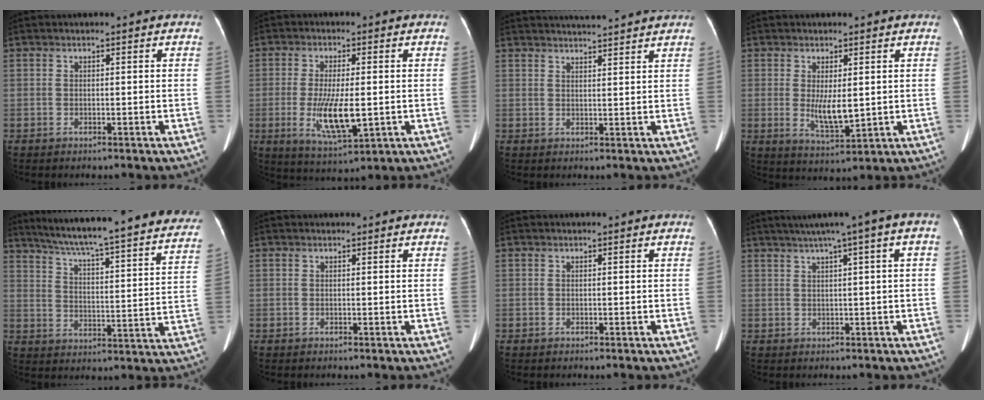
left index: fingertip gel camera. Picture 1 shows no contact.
{"total": 8.6, "force": [-1.1, 2.2, 8.2], "torque": [-0.161, -0.022, -0.013]}
{"total": 8.1, "force": [7.7, -0.4, 2.6], "torque": [-0.043, 0.022, 0.099]}
{"total": 5.1, "force": [0.4, 1.4, 4.9], "torque": [-0.089, -0.015, 0.016]}
{"total": 33.1, "force": [29.6, 2.7, 14.6], "torque": [-0.224, -0.074, 0.365]}
{"total": 0.8, "force": [0.8, 0.2, 0.2], "torque": [-0.011, 0.006, 0.009]}
{"total": 0.0}
{"total": 8.1, "force": [3.8, 0.0, 7.2], "torque": [-0.101, 0.040, 0.054]}